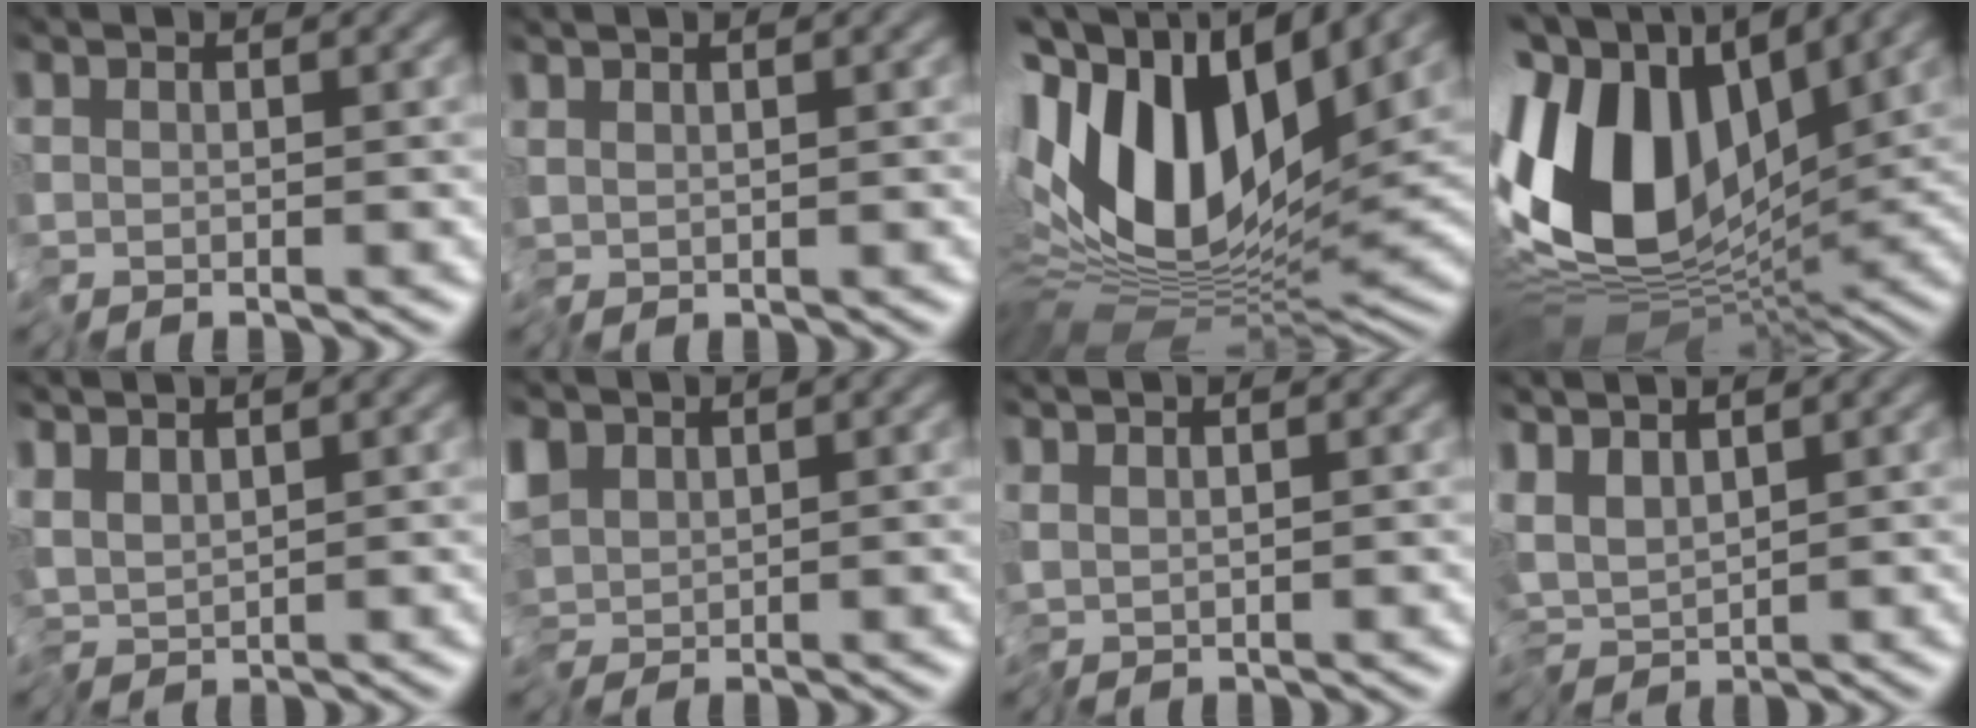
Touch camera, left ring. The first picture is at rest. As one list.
[{"total": 0.9, "force": [0.2, 0.3, 0.8], "torque": [-0.009, 0.005, 0.003]}, {"total": 14.7, "force": [3.1, 7.0, 12.6], "torque": [-0.252, 0.012, 0.050]}, {"total": 14.1, "force": [1.8, 8.6, 11.1], "torque": [-0.237, 0.005, 0.022]}, {"total": 2.4, "force": [0.6, 1.0, 2.1], "torque": [-0.035, 0.002, 0.010]}, {"total": 3.6, "force": [0.3, 2.5, 2.6], "torque": [-0.054, -0.001, 0.002]}, {"total": 0.9, "force": [0.1, 0.3, 0.9], "torque": [-0.010, 0.004, 0.001]}, {"total": 3.2, "force": [0.5, 1.5, 2.8], "torque": [-0.046, -0.005, 0.016]}]